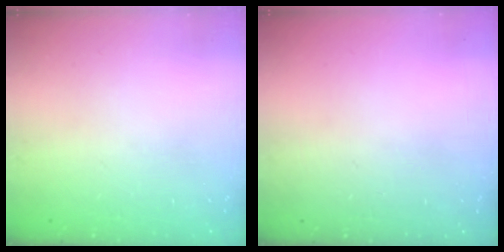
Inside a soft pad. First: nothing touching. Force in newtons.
{"total": 0.0}